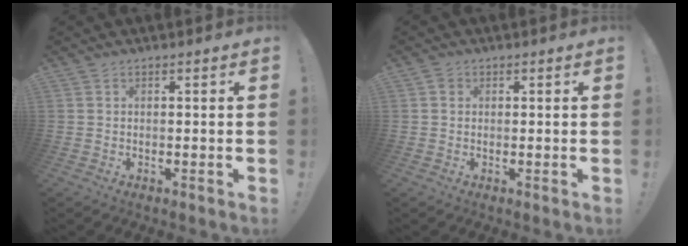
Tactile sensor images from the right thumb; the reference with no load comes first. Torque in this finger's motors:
{"motor_torque": [0.01, 0.13, 0.02, 0.12, -0.02]}